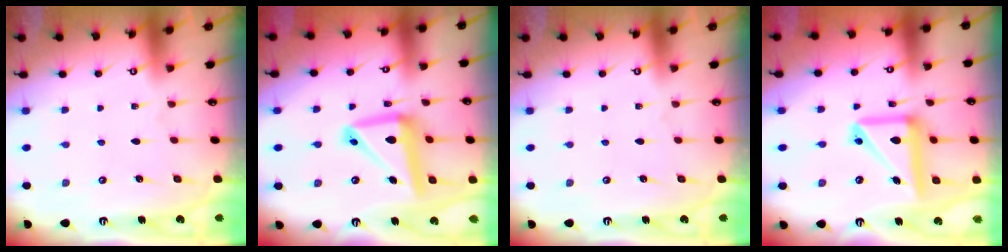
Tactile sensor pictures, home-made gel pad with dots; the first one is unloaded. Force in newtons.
{"total": 14.5, "press": 14.3, "slide": 1.9}
{"total": 0.0}
{"total": 14.4, "press": 14.2, "slide": 2.3}